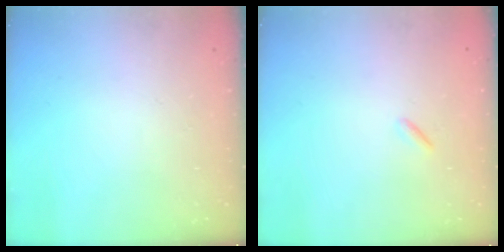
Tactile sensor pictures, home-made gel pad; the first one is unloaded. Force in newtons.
{"total": 0.8, "press": 0.7, "slide": 0.4}